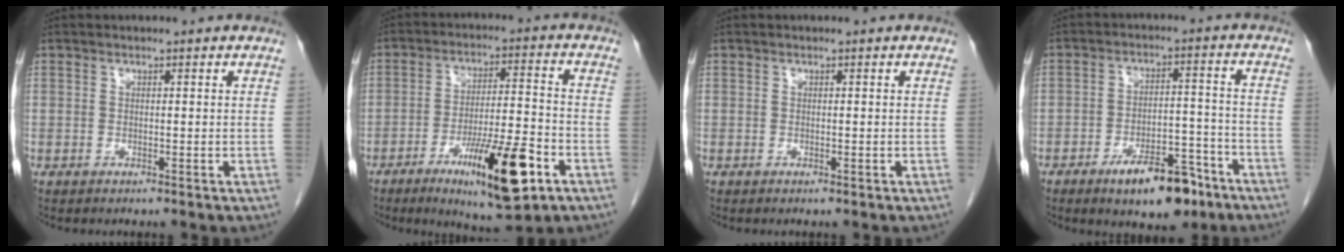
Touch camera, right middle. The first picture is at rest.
{"total": 14.4, "force": [-7.1, 2.1, 12.4], "torque": [-0.201, -0.015, -0.109]}
{"total": 0.0}
{"total": 10.0, "force": [-6.5, 3.8, 6.6], "torque": [-0.095, 0.009, -0.099]}